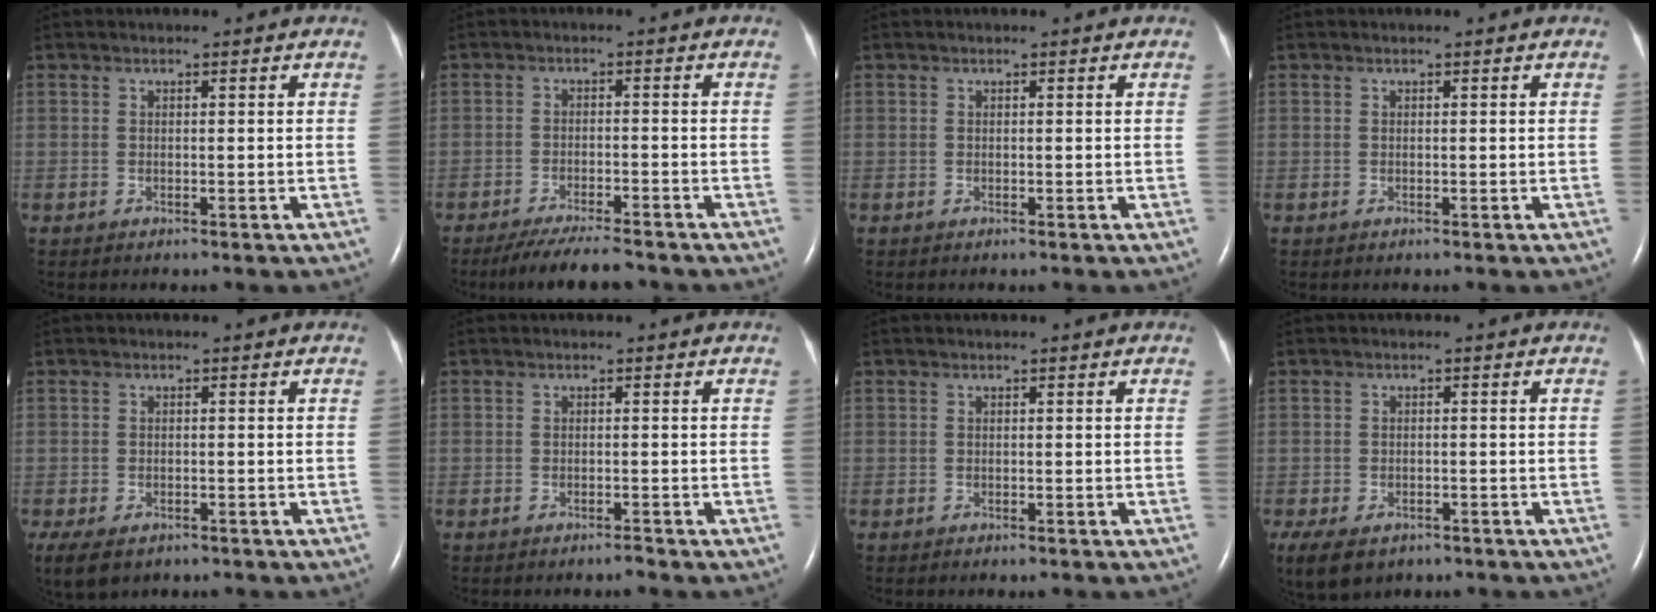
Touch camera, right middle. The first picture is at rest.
{"total": 8.1, "force": [-7.2, 0.7, 3.5], "torque": [-0.054, -0.019, -0.116]}
{"total": 0.0}
{"total": 0.0}
{"total": 7.5, "force": [-4.5, 4.5, 3.8], "torque": [-0.090, -0.011, -0.067]}
{"total": 0.8, "force": [-0.7, -0.1, 0.3], "torque": [-0.005, -0.001, -0.011]}
{"total": 0.0}
{"total": 10.0, "force": [-6.1, 6.2, 5.0], "torque": [-0.122, -0.012, -0.086]}